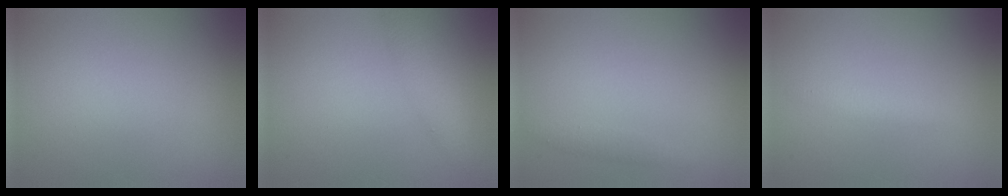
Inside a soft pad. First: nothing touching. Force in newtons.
{"total": 2.5, "press": 2.5, "slide": 0.1}
{"total": 0.9, "press": 0.9, "slide": 0.0}
{"total": 1.1, "press": 1.1, "slide": 0.1}